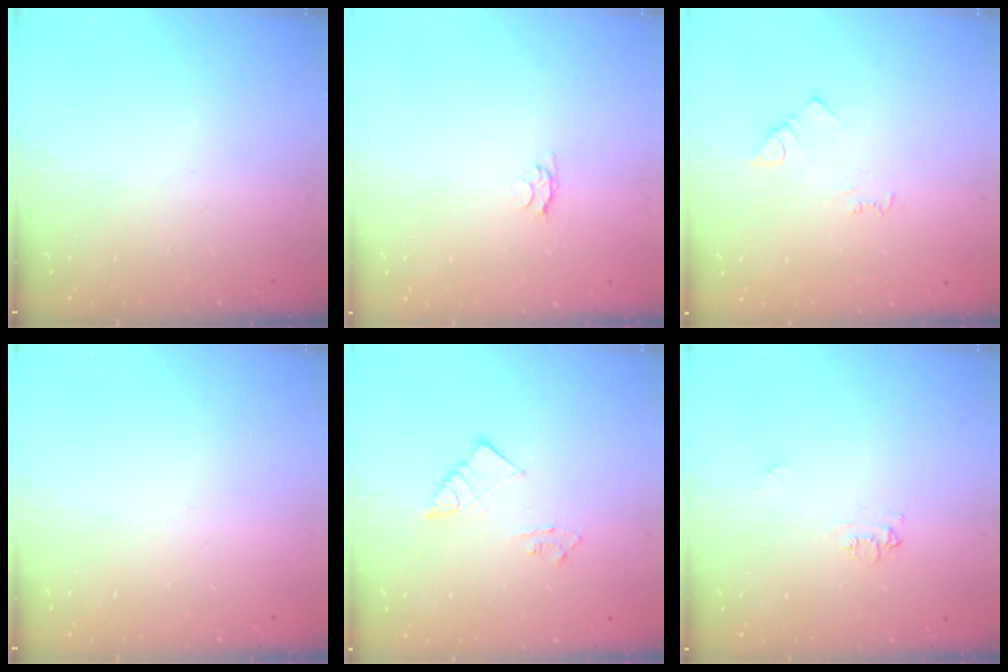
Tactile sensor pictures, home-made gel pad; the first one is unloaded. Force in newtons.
{"total": 3.3, "press": 3.2, "slide": 0.5}
{"total": 4.2, "press": 4.1, "slide": 0.6}
{"total": 0.0}
{"total": 5.5, "press": 5.5, "slide": 0.4}
{"total": 5.5, "press": 5.5, "slide": 0.7}